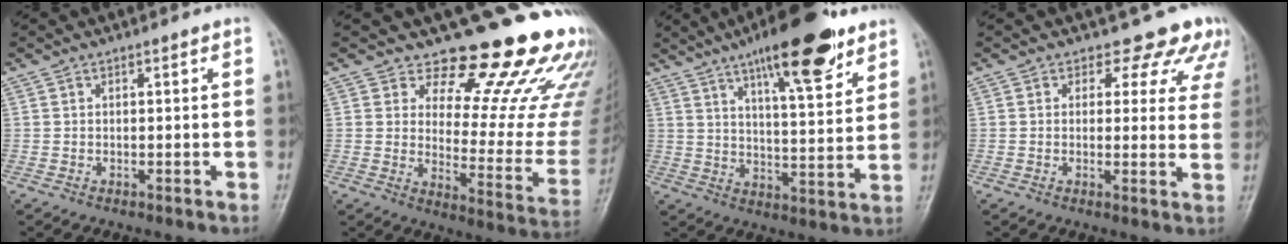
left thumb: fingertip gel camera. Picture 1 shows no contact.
{"total": 21.6, "force": [16.8, 7.8, 11.1], "torque": [-0.093, -0.134, 0.207]}
{"total": 17.1, "force": [10.7, 4.8, 12.5], "torque": [-0.160, -0.048, 0.165]}
{"total": 10.1, "force": [8.3, 5.4, 1.7], "torque": [0.038, -0.037, 0.062]}